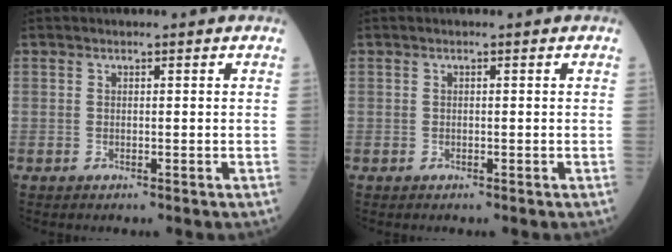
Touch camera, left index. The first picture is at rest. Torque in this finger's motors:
{"motor_torque": [0.10, 0.10, 0.01, 0.00]}